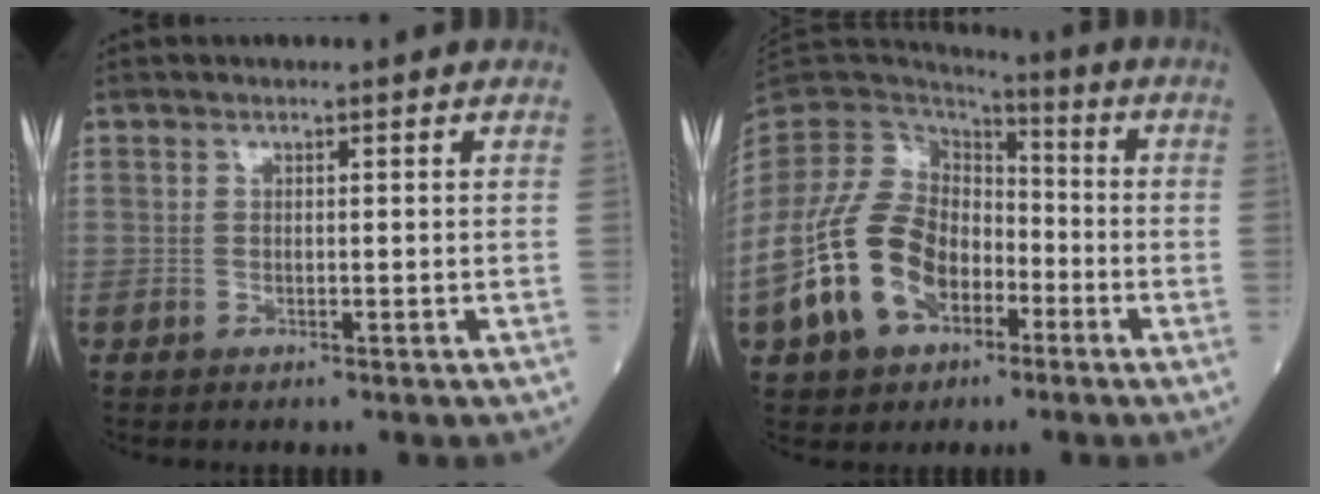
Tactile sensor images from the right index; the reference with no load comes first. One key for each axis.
{"total": 15.5, "fx": -5.6, "fy": 10.7, "fz": 9.7, "tx": -0.225, "ty": 0.018, "tz": -0.100}